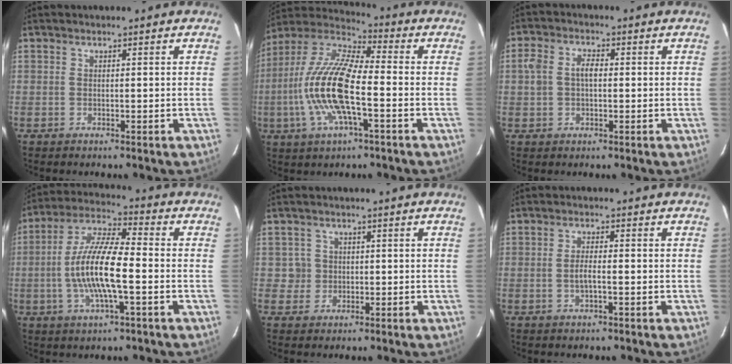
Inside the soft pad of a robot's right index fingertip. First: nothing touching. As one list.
[{"total": 17.1, "force": [-3.8, 5.1, 15.9], "torque": [-0.324, -0.002, -0.083]}, {"total": 4.8, "force": [0.1, 3.1, 3.7], "torque": [-0.072, 0.013, 0.001]}, {"total": 13.5, "force": [-2.4, 2.9, 12.9], "torque": [-0.259, 0.004, -0.053]}, {"total": 3.0, "force": [0.0, 3.0, 0.0], "torque": [0.009, 0.016, 0.004]}, {"total": 2.7, "force": [-0.7, 0.6, 2.6], "torque": [-0.049, 0.001, -0.013]}]